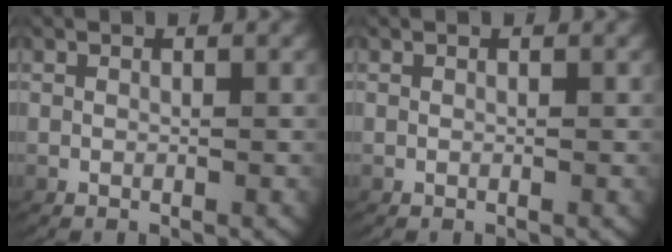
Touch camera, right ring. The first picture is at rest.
{"total": 0.0}